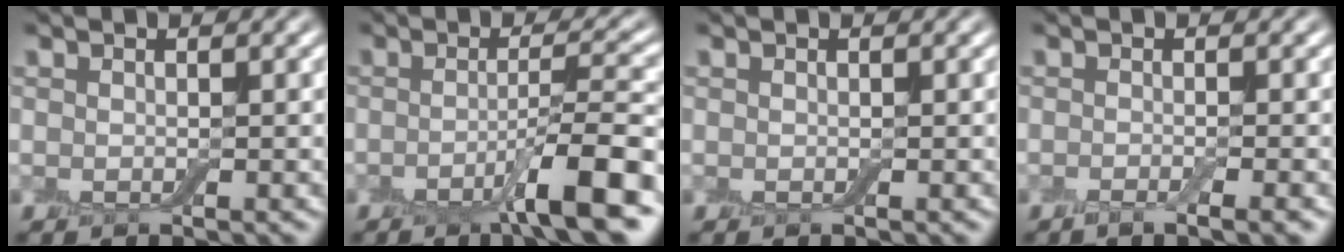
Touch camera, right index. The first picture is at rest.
{"total": 6.2, "force": [-2.5, 0.8, 5.6], "torque": [-0.082, 0.006, -0.049]}
{"total": 0.0}
{"total": 2.2, "force": [-1.1, 0.5, 1.9], "torque": [-0.017, -0.002, -0.022]}